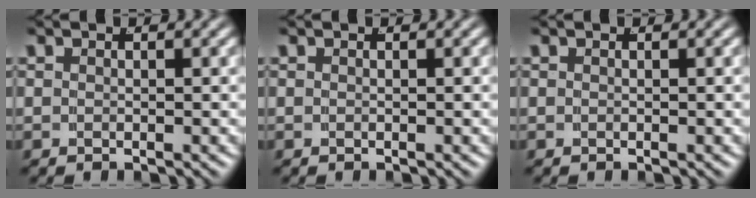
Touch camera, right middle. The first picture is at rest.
{"total": 0.0}
{"total": 0.0}